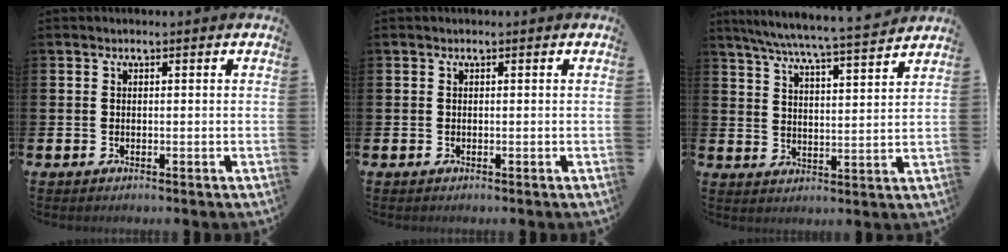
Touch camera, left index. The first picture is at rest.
{"total": 0.0}
{"total": 6.9, "force": [6.5, -0.1, 2.4], "torque": [-0.058, -0.050, 0.110]}